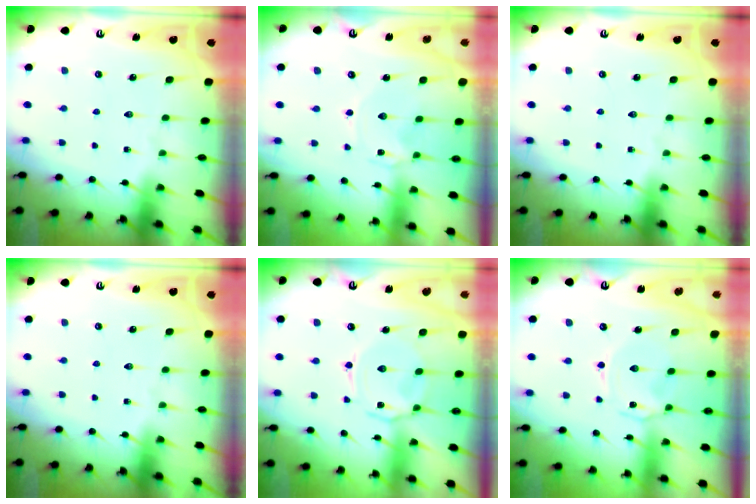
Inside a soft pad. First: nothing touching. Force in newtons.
{"total": 0.0}
{"total": 0.0}
{"total": 0.0}
{"total": 4.3, "press": 4.2, "slide": 0.7}
{"total": 1.2, "press": 1.1, "slide": 0.4}